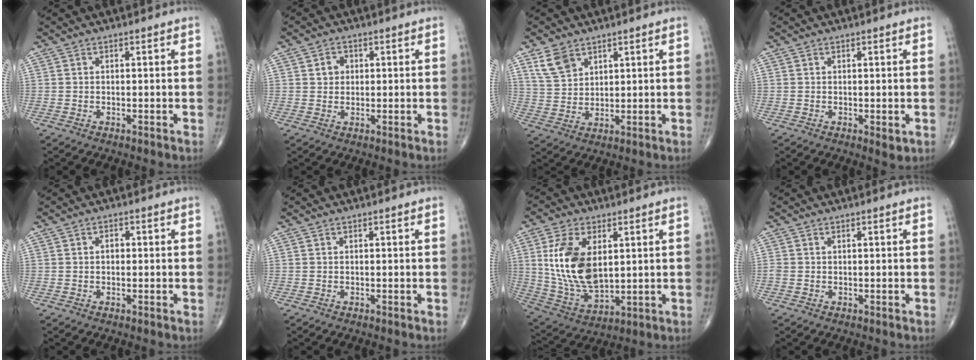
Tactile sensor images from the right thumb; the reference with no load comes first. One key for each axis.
{"total": 2.7, "fx": 0.7, "fy": 2.4, "fz": 1.2, "tx": -0.006, "ty": 0.000, "tz": 0.009}
{"total": 6.0, "fx": 3.8, "fy": 3.8, "fz": 2.7, "tx": -0.040, "ty": -0.016, "tz": 0.082}
{"total": 1.7, "fx": -0.2, "fy": 0.8, "fz": 1.5, "tx": -0.018, "ty": -0.007, "tz": -0.001}
{"total": 1.5, "fx": 0.1, "fy": 1.1, "fz": 1.0, "tx": -0.008, "ty": 0.005, "tz": -0.001}
{"total": 0.0}
{"total": 15.6, "fx": 3.2, "fy": 8.8, "fz": 12.5, "tx": -0.233, "ty": -0.017, "tz": 0.076}
{"total": 0.5, "fx": 0.1, "fy": 0.4, "fz": 0.2, "tx": -0.001, "ty": 0.001, "tz": 0.001}